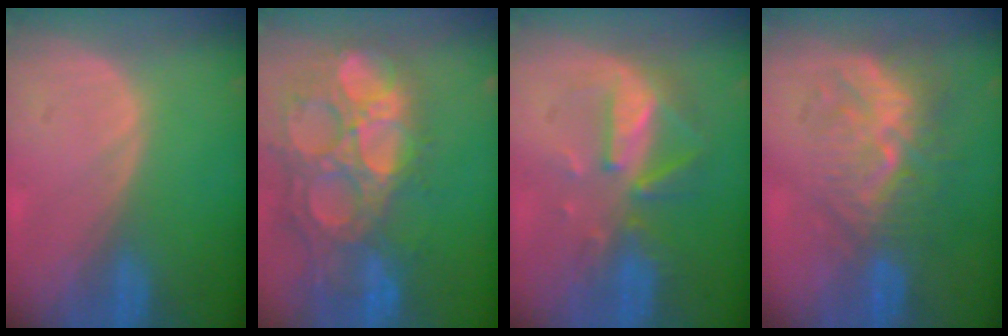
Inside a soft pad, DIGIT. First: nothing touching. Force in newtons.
{"total": 15.4, "press": 12.8, "slide": 8.6}
{"total": 8.1, "press": 7.4, "slide": 3.2}
{"total": 10.0, "press": 8.6, "slide": 4.9}